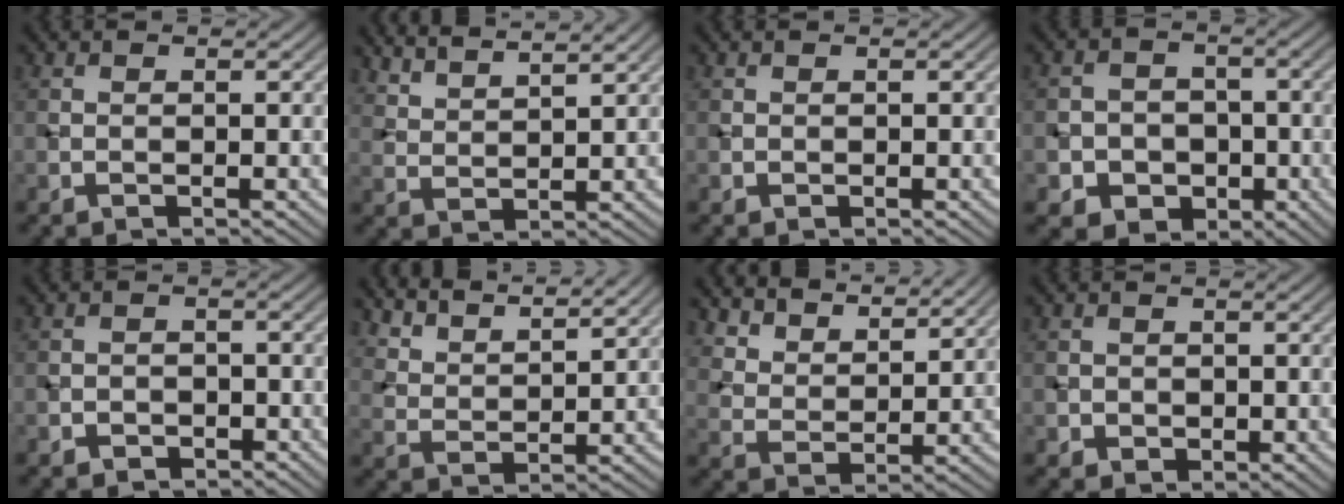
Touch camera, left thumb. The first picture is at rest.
{"total": 5.6, "force": [4.9, 1.0, 2.6], "torque": [-0.044, 0.004, 0.090]}
{"total": 0.0}
{"total": 6.2, "force": [-2.0, 5.6, 1.8], "torque": [-0.037, -0.001, -0.055]}
{"total": 1.9, "force": [-1.3, 1.4, 0.6], "torque": [-0.006, 0.003, -0.024]}
{"total": 8.0, "force": [6.9, 1.8, 3.5], "torque": [-0.077, -0.011, 0.139]}
{"total": 8.0, "force": [6.9, 2.6, 3.1], "torque": [-0.075, -0.023, 0.151]}
{"total": 1.9, "force": [-0.3, 1.7, 0.8], "torque": [-0.015, -0.010, -0.005]}